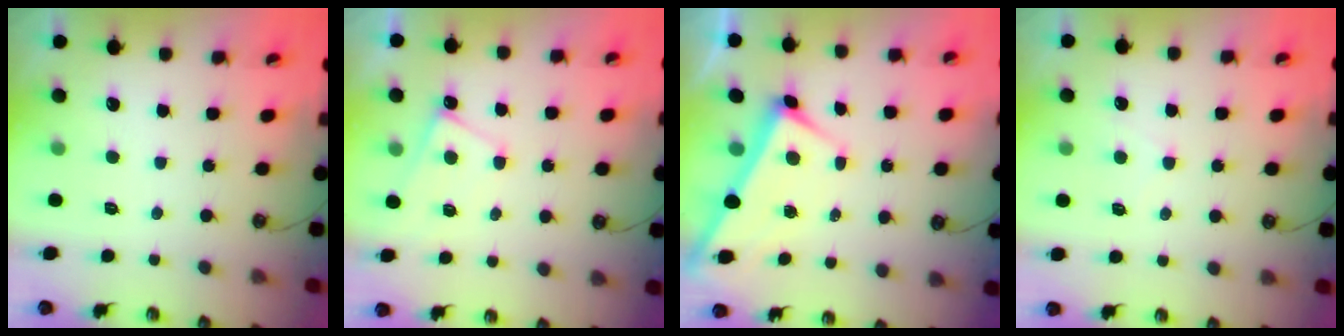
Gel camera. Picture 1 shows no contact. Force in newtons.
{"total": 1.3, "press": 1.2, "slide": 0.4}
{"total": 2.7, "press": 2.7, "slide": 0.2}
{"total": 0.7, "press": 0.6, "slide": 0.4}